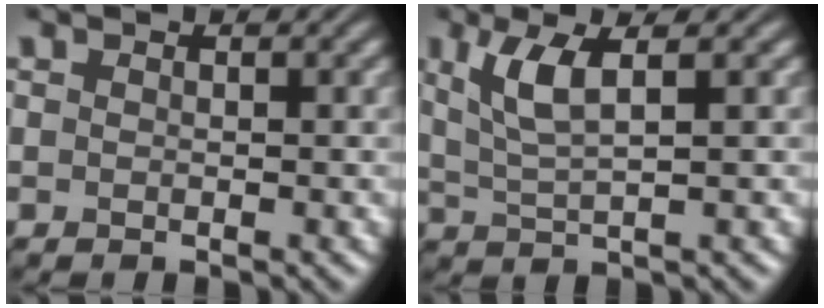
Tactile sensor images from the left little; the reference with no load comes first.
{"total": 4.0, "force": [1.5, 1.0, 3.6], "torque": [-0.079, -0.002, 0.034]}